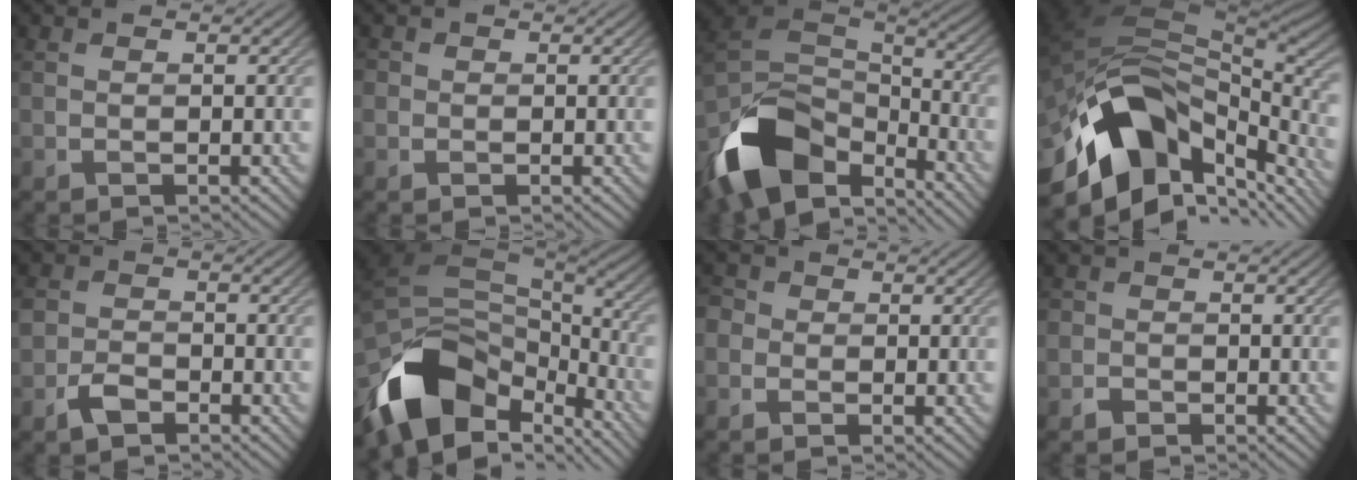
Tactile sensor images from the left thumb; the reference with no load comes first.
{"total": 1.3, "force": [0.1, 1.3, 0.0], "torque": [0.007, 0.005, -0.011]}
{"total": 14.8, "force": [-8.6, 8.0, 9.0], "torque": [-0.218, -0.023, -0.154]}
{"total": 16.2, "force": [-6.8, 10.0, 10.7], "torque": [-0.221, -0.020, -0.116]}
{"total": 2.7, "force": [-1.7, 1.8, 1.2], "torque": [-0.025, 0.003, -0.045]}
{"total": 15.0, "force": [-7.2, 8.6, 10.0], "torque": [-0.234, -0.015, -0.121]}
{"total": 2.4, "force": [-0.7, 2.2, 0.4], "torque": [-0.011, 0.008, -0.032]}
{"total": 1.3, "force": [-0.7, 1.1, 0.1], "torque": [0.011, 0.005, -0.023]}